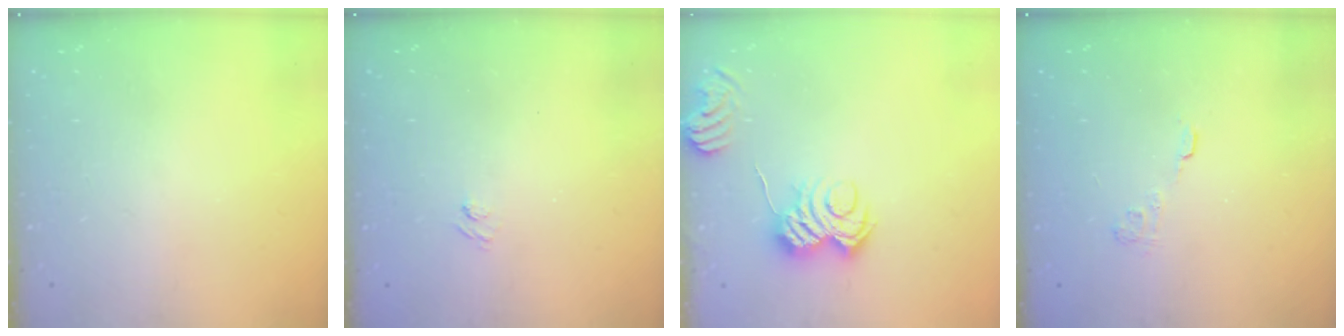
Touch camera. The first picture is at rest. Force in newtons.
{"total": 2.8, "press": 2.6, "slide": 1.0}
{"total": 6.3, "press": 6.2, "slide": 0.9}
{"total": 2.9, "press": 2.5, "slide": 1.4}